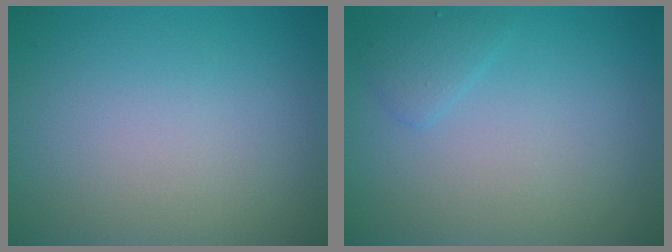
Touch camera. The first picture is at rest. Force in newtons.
{"total": 1.3, "press": 1.3, "slide": 0.1}